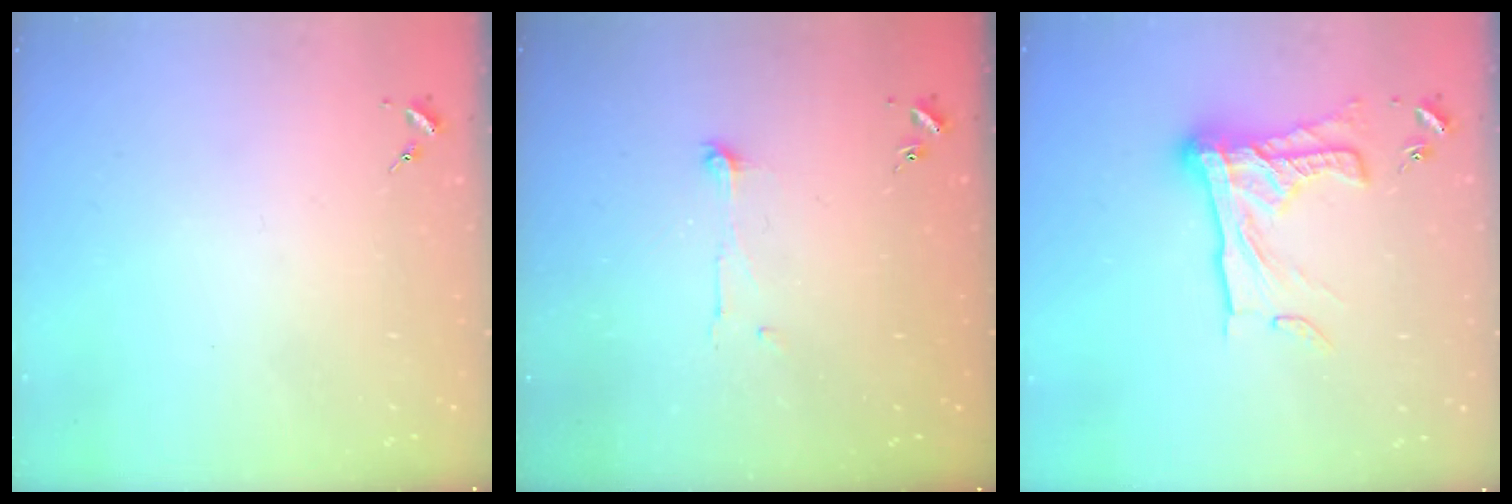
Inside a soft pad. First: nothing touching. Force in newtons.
{"total": 4.4, "press": 4.4, "slide": 0.3}
{"total": 20.0, "press": 20.0, "slide": 1.5}